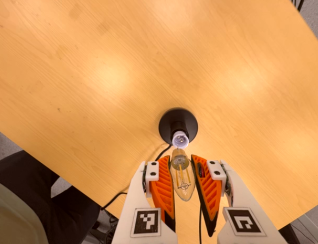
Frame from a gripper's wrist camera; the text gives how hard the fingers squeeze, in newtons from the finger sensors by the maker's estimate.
{"total": 22.3, "left": 23.6, "right": 21.0}